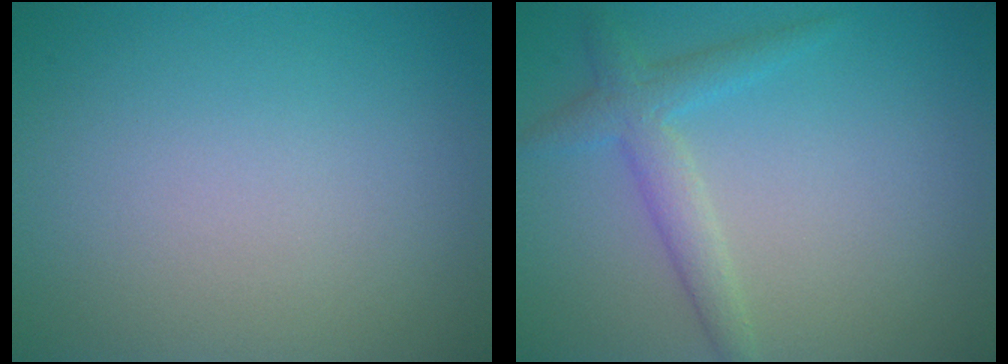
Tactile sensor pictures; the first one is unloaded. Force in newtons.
{"total": 2.8, "press": 2.8, "slide": 0.2}